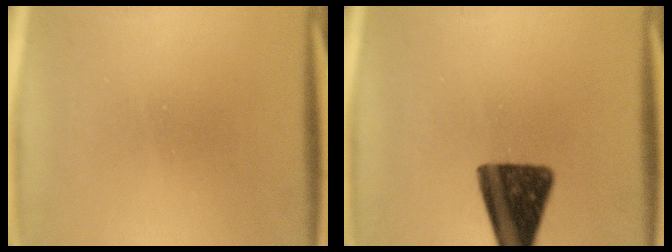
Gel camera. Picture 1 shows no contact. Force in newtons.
{"total": 13.5}